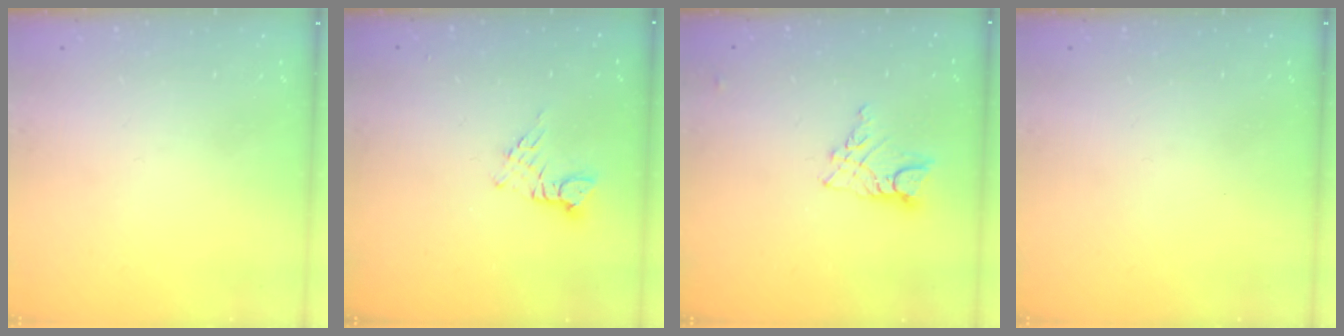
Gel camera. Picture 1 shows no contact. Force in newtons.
{"total": 3.6, "press": 3.5, "slide": 0.4}
{"total": 8.3, "press": 8.3, "slide": 0.6}
{"total": 0.0}